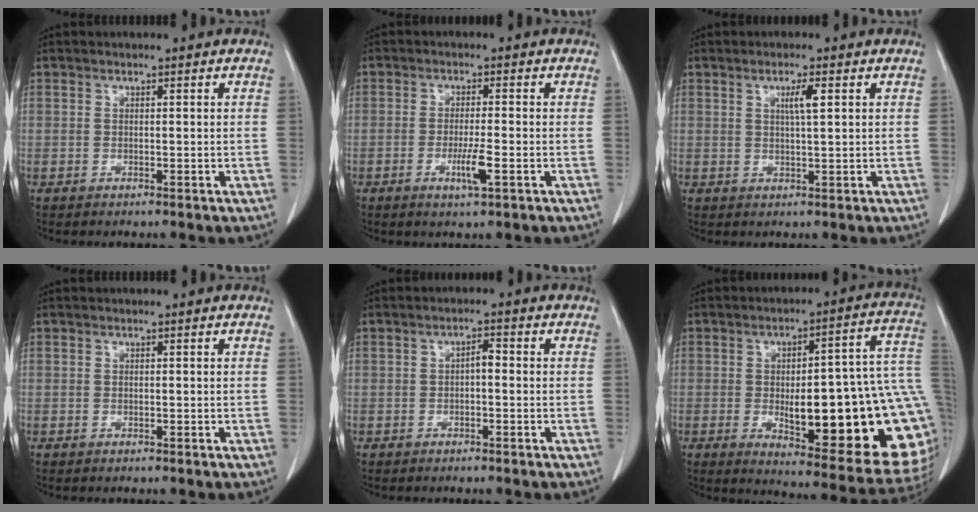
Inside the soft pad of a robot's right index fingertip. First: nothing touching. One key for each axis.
{"total": 4.1, "fx": -1.5, "fy": 0.1, "fz": 3.8, "tx": -0.071, "ty": -0.007, "tz": -0.027}
{"total": 2.8, "fx": 1.0, "fy": 0.0, "fz": 2.6, "tx": -0.046, "ty": -0.002, "tz": 0.016}
{"total": 0.0}
{"total": 1.8, "fx": -0.2, "fy": 0.6, "fz": 1.7, "tx": -0.025, "ty": 0.005, "tz": -0.005}
{"total": 27.3, "fx": -3.4, "fy": 5.9, "fz": 26.4, "tx": -0.252, "ty": 0.017, "tz": -0.032}